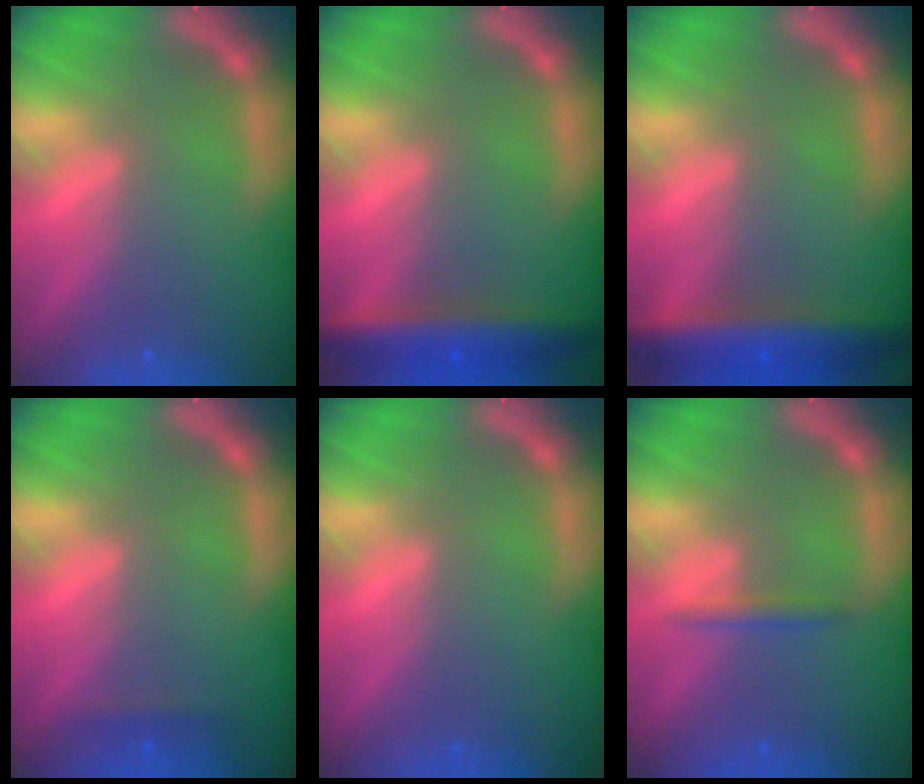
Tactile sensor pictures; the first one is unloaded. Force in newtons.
{"total": 6.0}
{"total": 6.9}
{"total": 0.9}
{"total": 0.0}
{"total": 1.4}